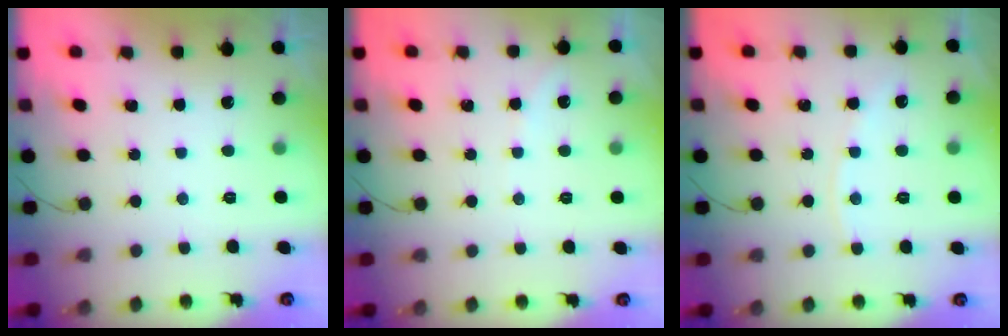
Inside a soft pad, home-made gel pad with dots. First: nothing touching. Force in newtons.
{"total": 2.4, "press": 2.4, "slide": 0.4}
{"total": 5.9, "press": 5.9, "slide": 0.9}